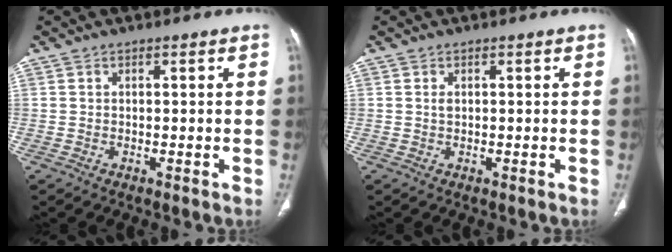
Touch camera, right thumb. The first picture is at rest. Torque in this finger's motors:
{"motor_torque": [0.10, 0.04, 0.31, -0.13, 0.00]}